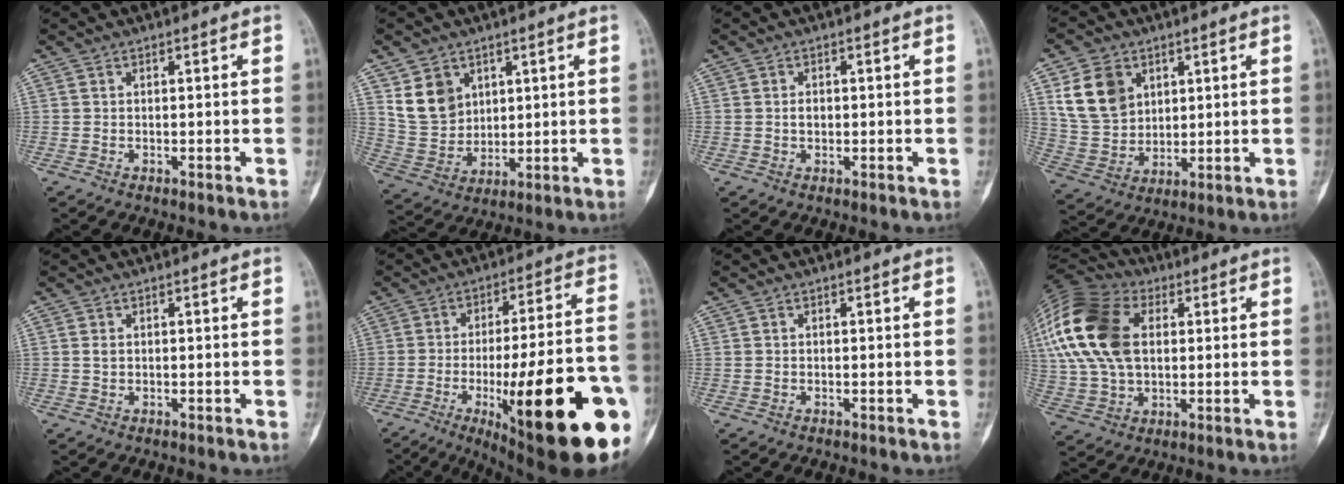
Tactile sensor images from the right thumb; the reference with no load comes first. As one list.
[{"total": 9.5, "force": [4.4, 7.3, 4.1], "torque": [-0.057, -0.023, 0.100]}, {"total": 1.4, "force": [0.0, 1.0, 1.0], "torque": [-0.012, 0.001, 0.000]}, {"total": 11.9, "force": [4.8, 9.0, 6.1], "torque": [-0.093, -0.017, 0.103]}, {"total": 1.0, "force": [0.2, 0.7, 0.7], "torque": [-0.012, 0.000, 0.004]}, {"total": 30.7, "force": [-10.3, 7.8, 27.9], "torque": [-0.336, 0.018, -0.136]}, {"total": 0.0}, {"total": 24.4, "force": [5.8, 15.7, 17.7], "torque": [-0.401, 0.023, 0.105]}]